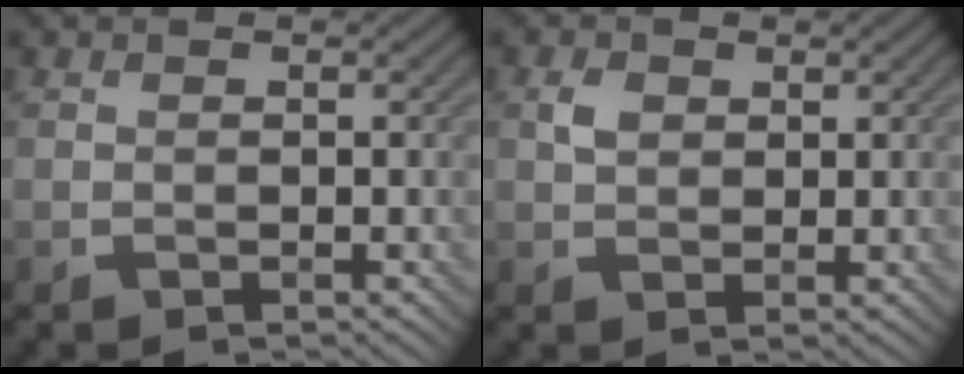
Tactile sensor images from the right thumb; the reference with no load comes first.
{"total": 2.2, "force": [0.8, 1.6, 1.2], "torque": [-0.029, 0.002, 0.015]}